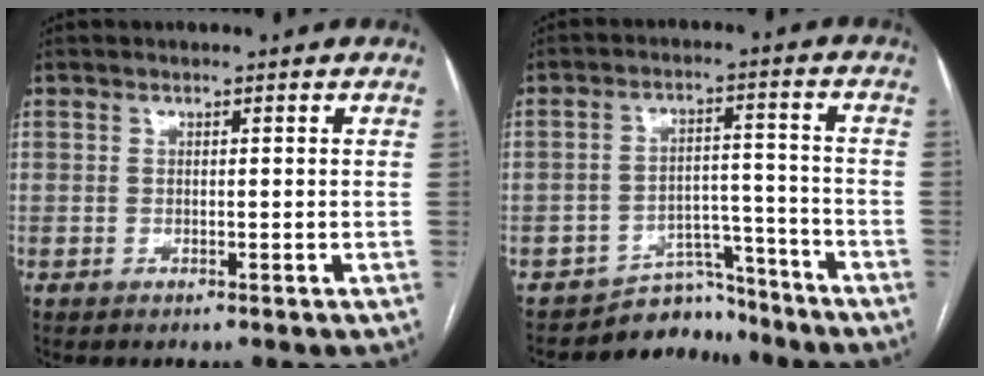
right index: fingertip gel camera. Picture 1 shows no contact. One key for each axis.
{"total": 6.6, "fx": -6.2, "fy": 2.2, "fz": -0.6, "tx": 0.018, "ty": 0.046, "tz": -0.097}